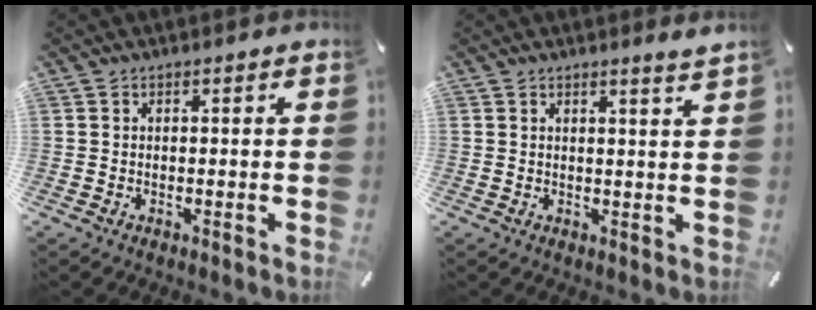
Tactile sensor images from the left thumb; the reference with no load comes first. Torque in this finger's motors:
{"motor_torque": [0.35, -0.24, 0.12, -0.29, -0.07]}